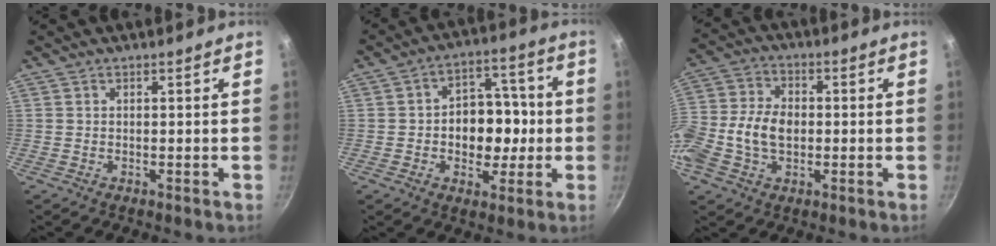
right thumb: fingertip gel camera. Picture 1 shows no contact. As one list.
[{"total": 12.0, "force": [-1.2, 8.9, 8.0], "torque": [-0.062, 0.021, -0.025]}, {"total": 12.2, "force": [-1.7, 8.4, 8.8], "torque": [-0.170, 0.026, -0.043]}]